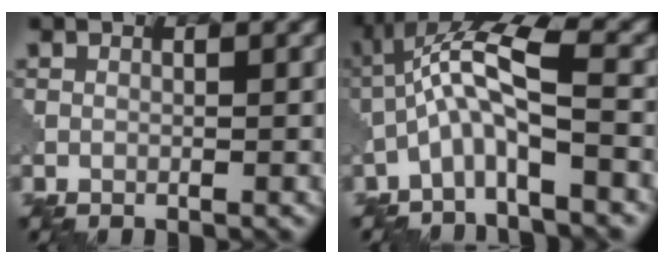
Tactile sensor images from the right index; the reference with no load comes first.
{"total": 5.8, "force": [-1.8, 1.2, 5.4], "torque": [-0.110, 0.023, -0.048]}